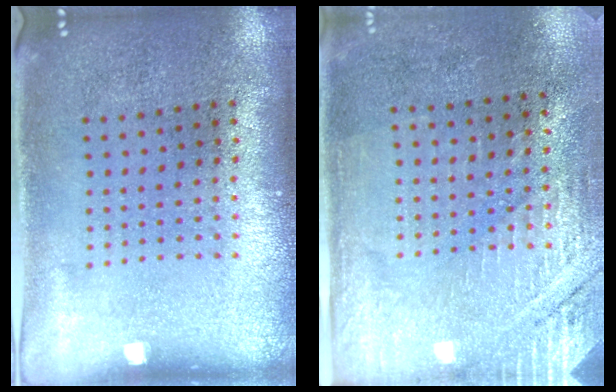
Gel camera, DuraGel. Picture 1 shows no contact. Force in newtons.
{"total": 2.9, "press": 2.7, "slide": 1.1}